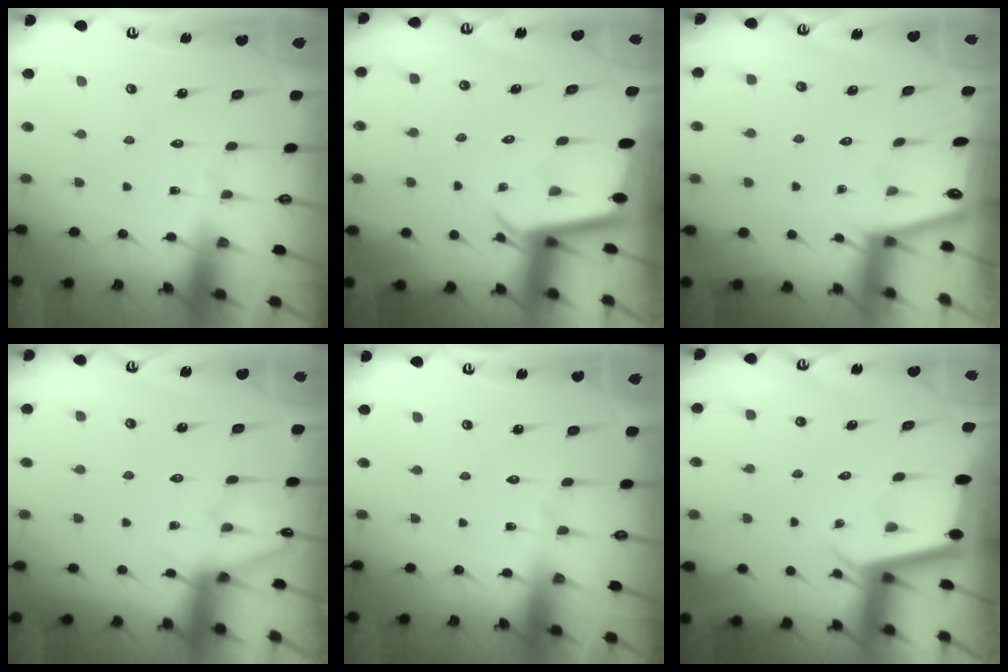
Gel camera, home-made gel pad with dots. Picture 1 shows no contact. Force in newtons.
{"total": 2.4, "press": 2.4, "slide": 0.2}
{"total": 0.7, "press": 0.6, "slide": 0.2}
{"total": 6.5, "press": 6.5, "slide": 0.6}
{"total": 0.0}
{"total": 2.2, "press": 2.2, "slide": 0.1}